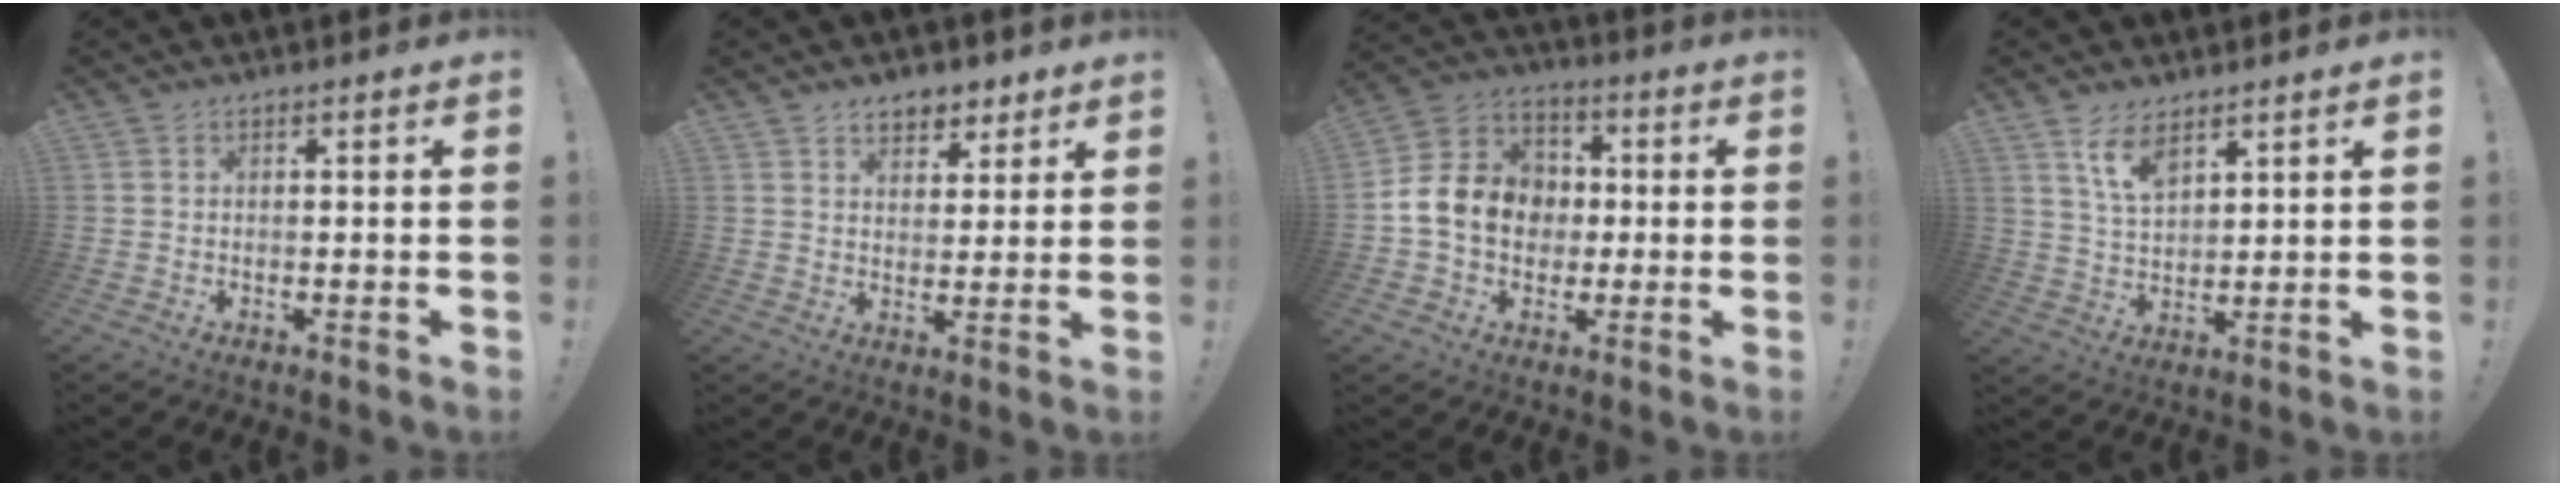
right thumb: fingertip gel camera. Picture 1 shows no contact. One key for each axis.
{"total": 6.5, "fx": 4.7, "fy": 4.1, "fz": 1.8, "tx": -0.006, "ty": -0.034, "tz": 0.086}
{"total": 15.0, "fx": -0.2, "fy": 12.8, "fz": 7.9, "tx": -0.131, "ty": 0.019, "tz": 0.007}
{"total": 7.4, "fx": 5.2, "fy": 3.3, "fz": 4.1, "tx": -0.081, "ty": -0.024, "tz": 0.098}